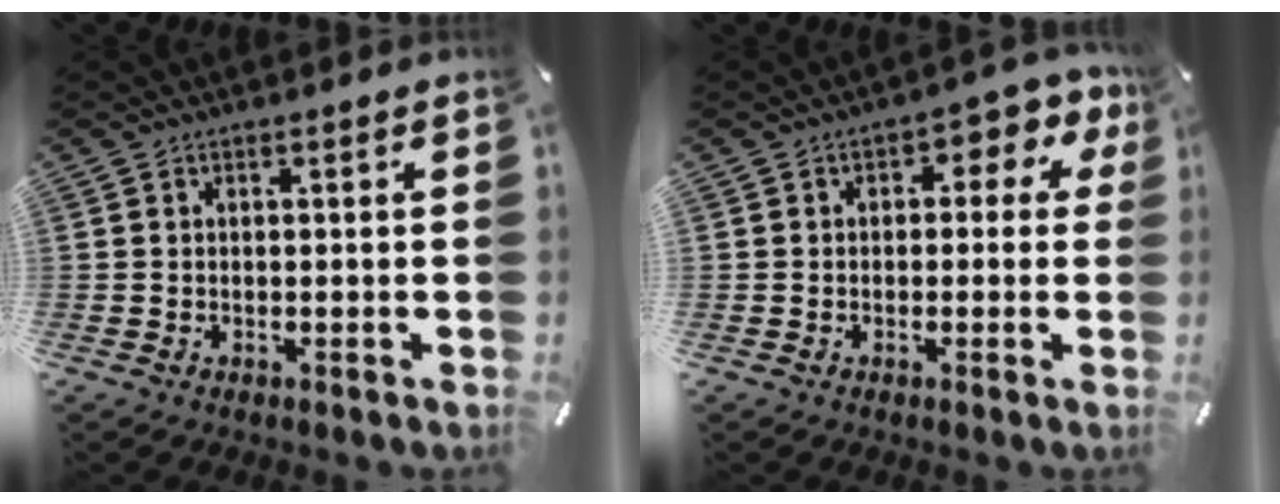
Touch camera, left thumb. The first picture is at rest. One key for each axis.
{"total": 5.4, "fx": 0.9, "fy": 3.9, "fz": 3.6, "tx": -0.043, "ty": -0.002, "tz": 0.008}